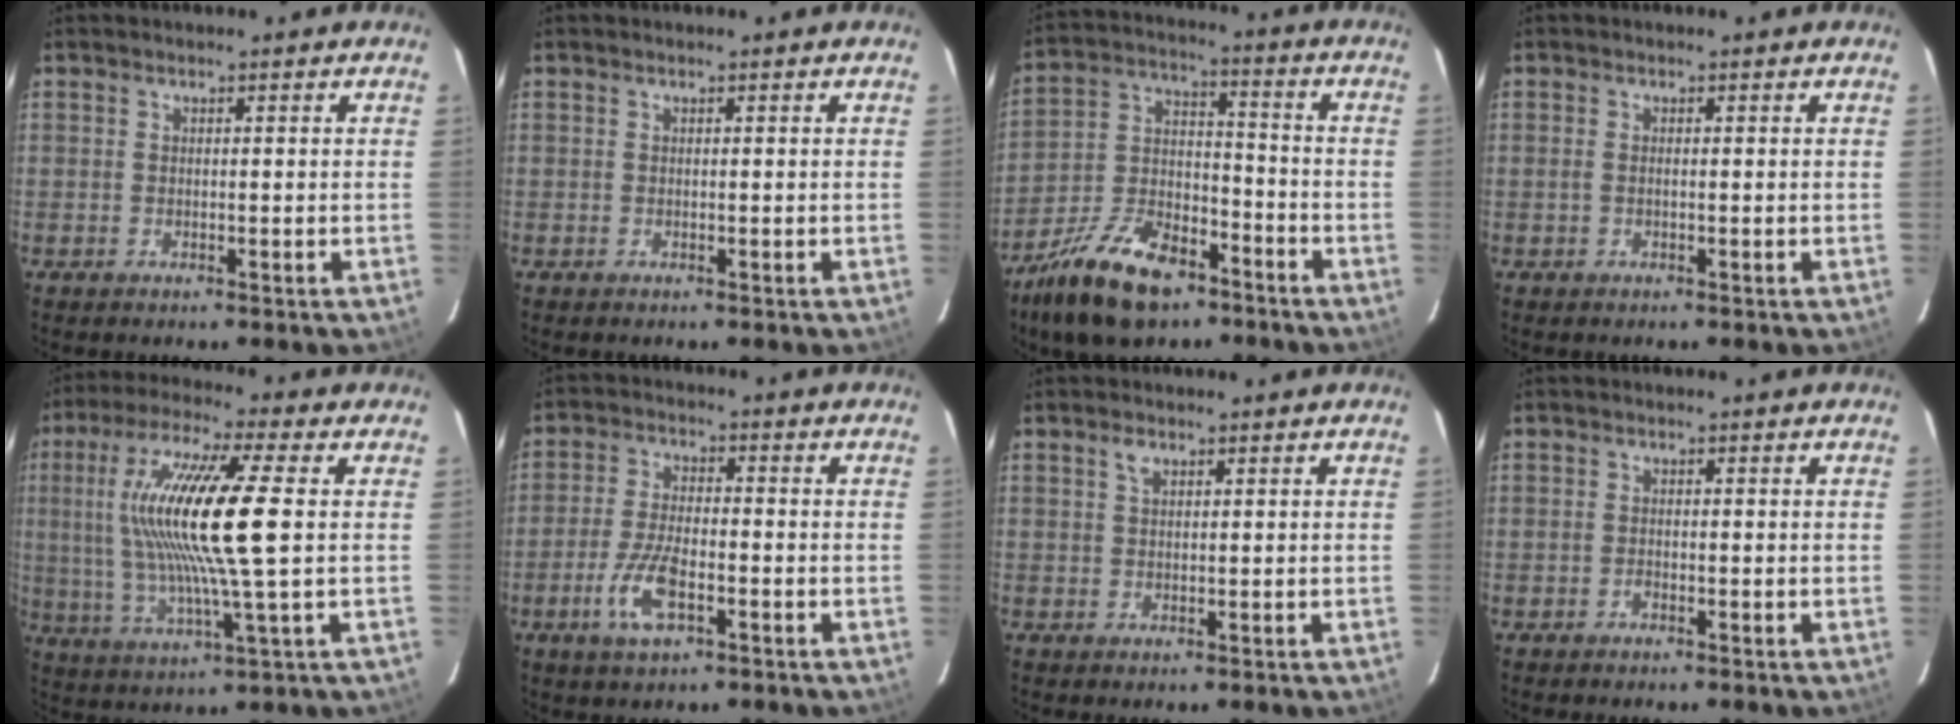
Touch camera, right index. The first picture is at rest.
{"total": 0.0}
{"total": 17.1, "force": [-11.5, 8.0, 9.9], "torque": [-0.213, -0.004, -0.202]}
{"total": 0.9, "force": [-0.2, 0.3, 0.8], "torque": [-0.019, 0.001, -0.005]}
{"total": 17.6, "force": [2.2, 1.6, 17.4], "torque": [-0.332, 0.003, 0.043]}
{"total": 8.2, "force": [-3.5, 3.0, 6.8], "torque": [-0.148, -0.005, -0.068]}
{"total": 1.4, "force": [0.8, 0.8, 0.8], "torque": [-0.017, 0.004, 0.014]}
{"total": 0.7, "force": [-0.5, 0.4, 0.4], "torque": [-0.006, 0.001, -0.011]}